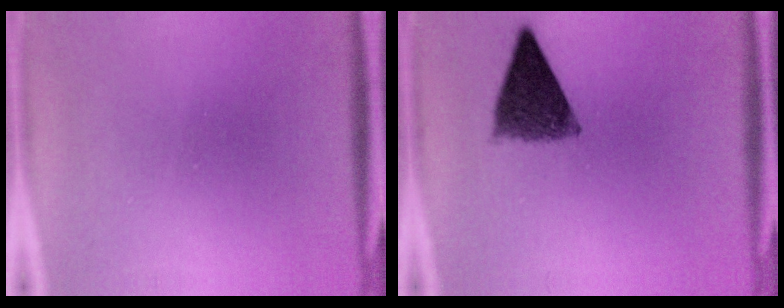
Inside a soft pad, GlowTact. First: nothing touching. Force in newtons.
{"total": 8.5}